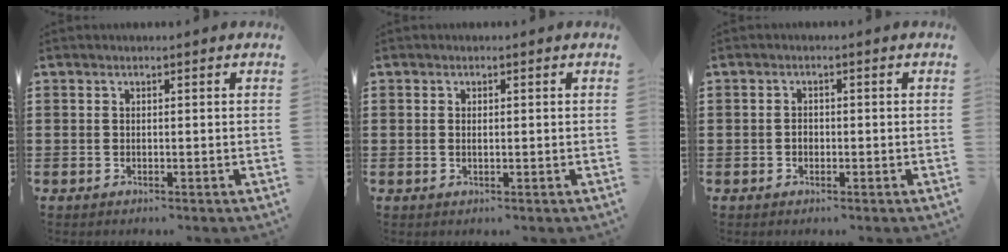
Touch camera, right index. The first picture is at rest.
{"total": 0.8, "force": [0.0, 0.4, 0.7], "torque": [-0.015, 0.002, 0.000]}
{"total": 1.3, "force": [-0.4, 0.9, 0.8], "torque": [-0.018, 0.001, -0.008]}